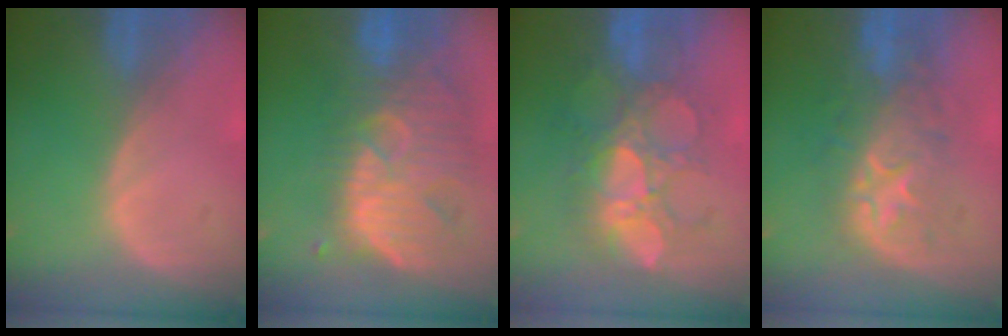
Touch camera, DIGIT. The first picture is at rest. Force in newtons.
{"total": 12.1, "press": 11.0, "slide": 4.9}
{"total": 9.1, "press": 8.9, "slide": 1.8}
{"total": 8.6, "press": 8.6, "slide": 0.5}